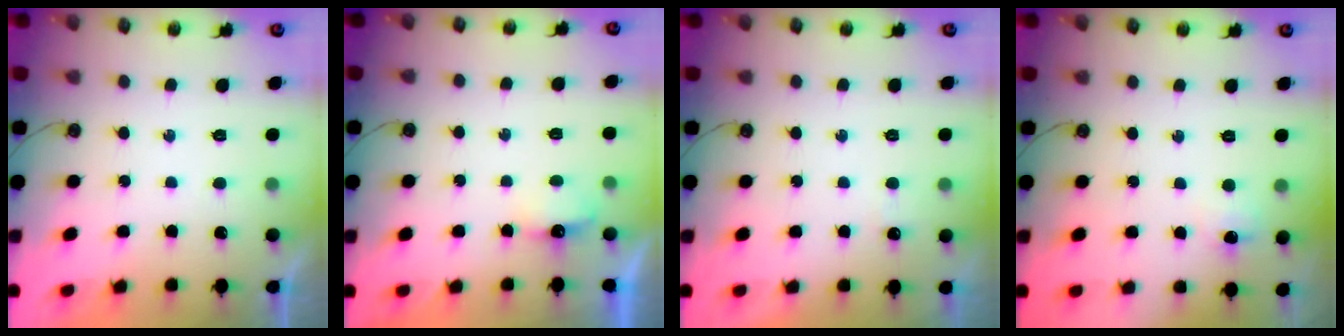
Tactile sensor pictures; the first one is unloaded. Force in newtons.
{"total": 3.9, "press": 3.9, "slide": 0.7}
{"total": 2.9, "press": 2.8, "slide": 0.7}
{"total": 5.9, "press": 5.8, "slide": 0.6}